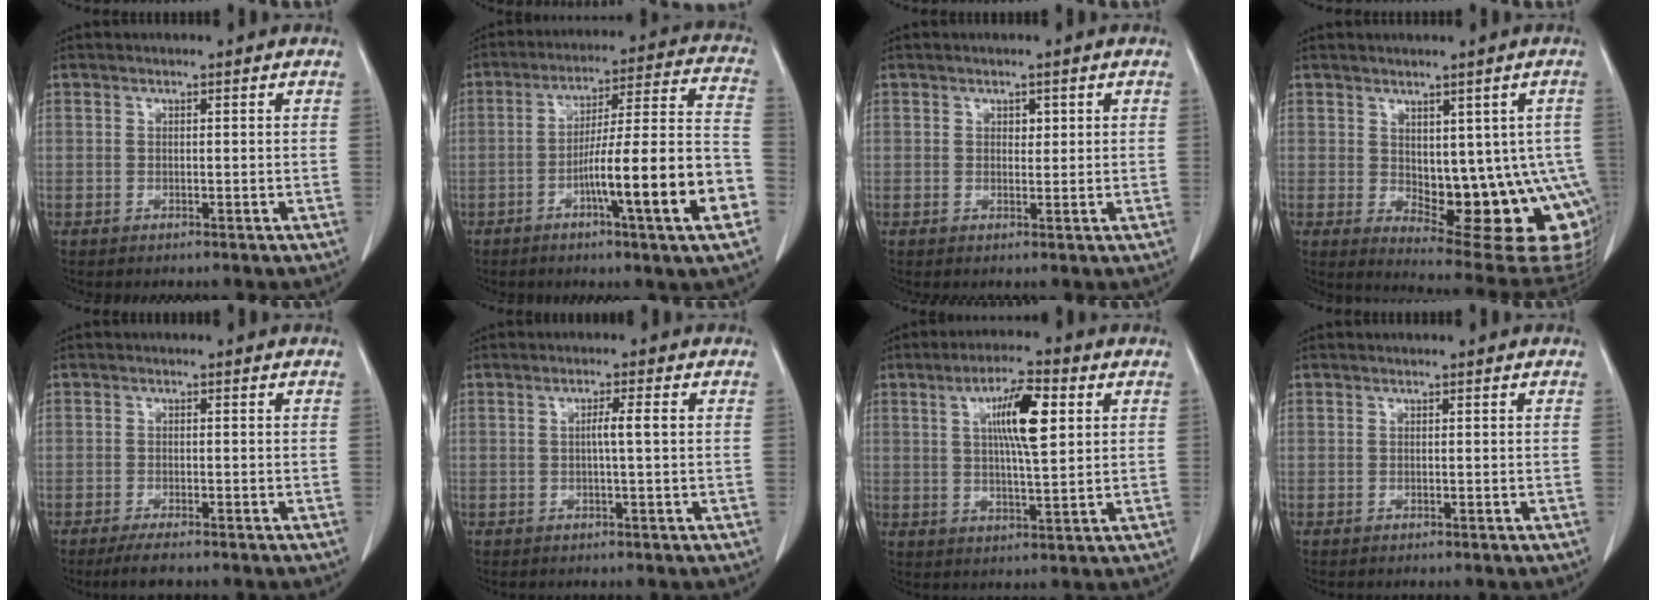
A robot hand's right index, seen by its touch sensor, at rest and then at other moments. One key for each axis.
{"total": 17.2, "fx": -6.2, "fy": 0.0, "fz": 16.1, "tx": -0.227, "ty": 0.010, "tz": -0.095}
{"total": 1.2, "fx": 0.5, "fy": 0.8, "fz": 0.7, "tx": -0.006, "ty": -0.002, "tz": 0.007}
{"total": 16.4, "fx": -2.4, "fy": 7.3, "fz": 14.5, "tx": -0.129, "ty": 0.003, "tz": -0.009}
{"total": 2.8, "fx": -2.3, "fy": 0.5, "fz": 1.6, "tx": -0.032, "ty": -0.006, "tz": -0.037}
{"total": 2.4, "fx": 0.1, "fy": -0.3, "fz": 2.4, "tx": -0.042, "ty": 0.002, "tz": 0.000}
{"total": 9.2, "fx": 2.8, "fy": 1.5, "fz": 8.6, "tx": -0.149, "ty": 0.007, "tz": 0.048}
{"total": 0.0}